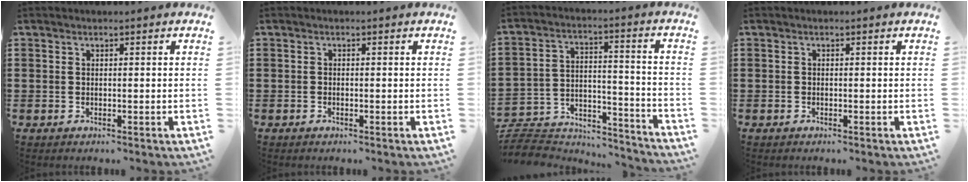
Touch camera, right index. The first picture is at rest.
{"total": 0.0}
{"total": 7.0, "force": [-6.6, 1.8, 1.1], "torque": [-0.031, 0.009, -0.135]}
{"total": 0.0}